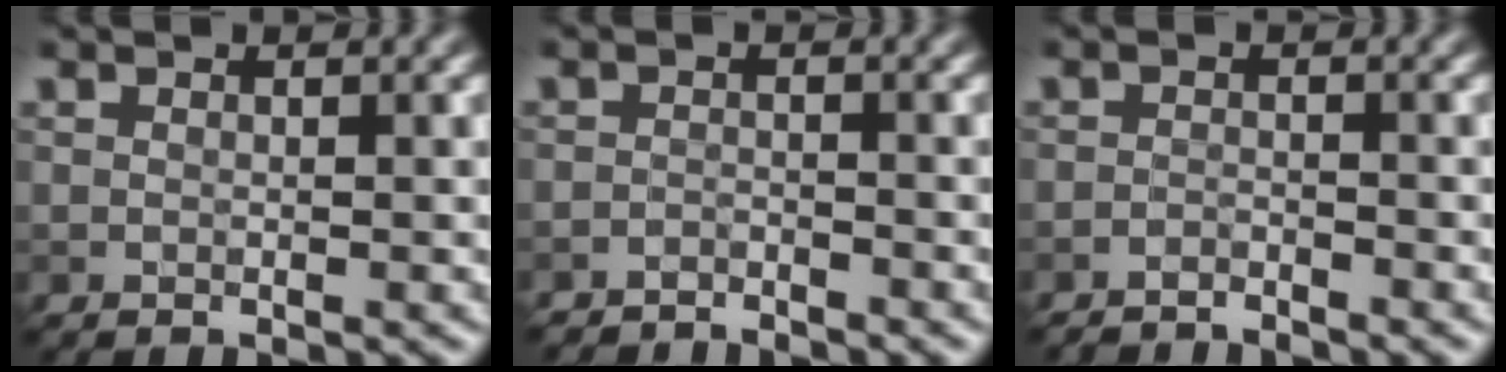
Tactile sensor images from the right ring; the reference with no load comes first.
{"total": 2.6, "force": [-2.6, 0.3, 0.3], "torque": [-0.002, -0.008, -0.046]}
{"total": 2.1, "force": [-2.1, 0.2, 0.4], "torque": [-0.001, -0.004, -0.038]}